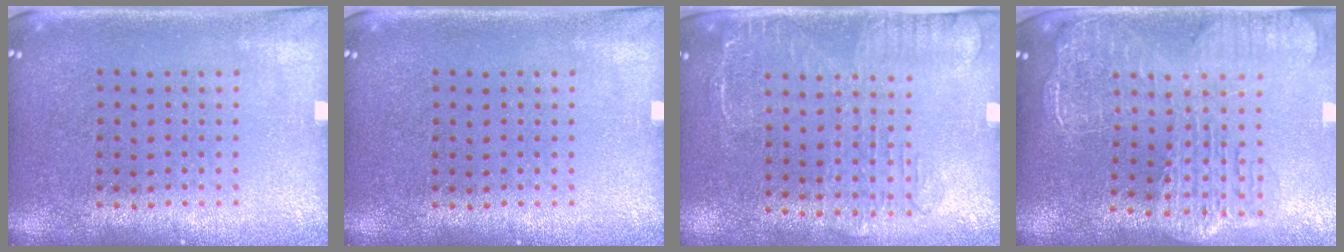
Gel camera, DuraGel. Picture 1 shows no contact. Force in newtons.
{"total": 0.0}
{"total": 1.7, "press": 1.3, "slide": 1.0}
{"total": 2.9, "press": 2.4, "slide": 1.7}